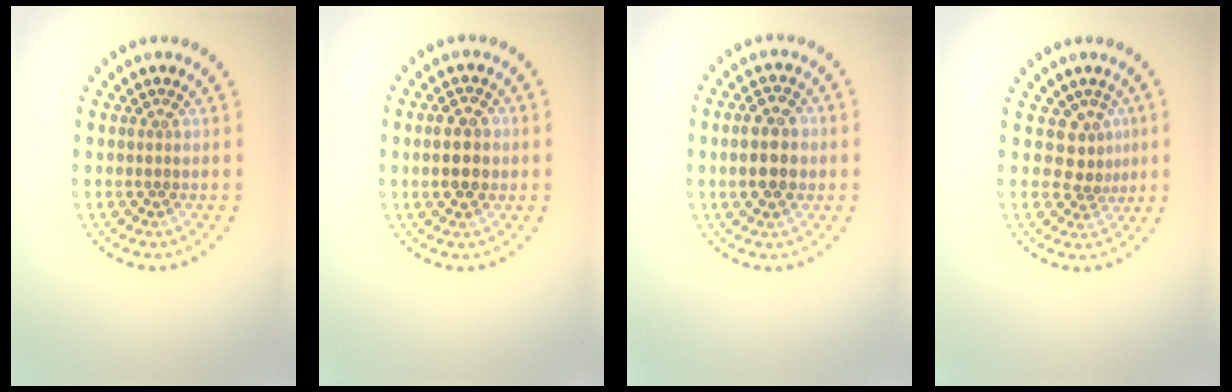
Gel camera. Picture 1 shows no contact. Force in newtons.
{"total": 3.7, "press": 3.7, "slide": 0.1}
{"total": 4.7, "press": 4.7, "slide": 0.4}
{"total": 2.6, "press": 1.9, "slide": 1.8}